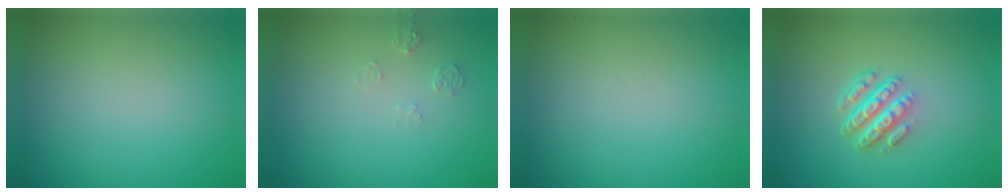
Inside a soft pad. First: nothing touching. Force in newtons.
{"total": 1.1, "press": 1.1, "slide": 0.1}
{"total": 0.0}
{"total": 4.7, "press": 3.3, "slide": 3.3}